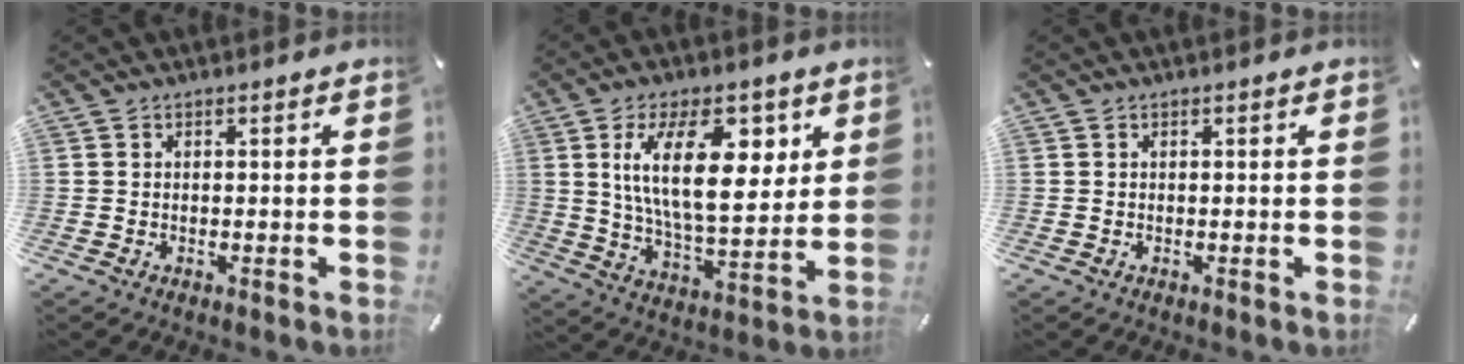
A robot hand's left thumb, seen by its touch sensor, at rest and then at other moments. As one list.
[{"total": 19.1, "force": [6.9, 9.1, 15.3], "torque": [-0.273, 0.000, 0.109]}, {"total": 0.0}]